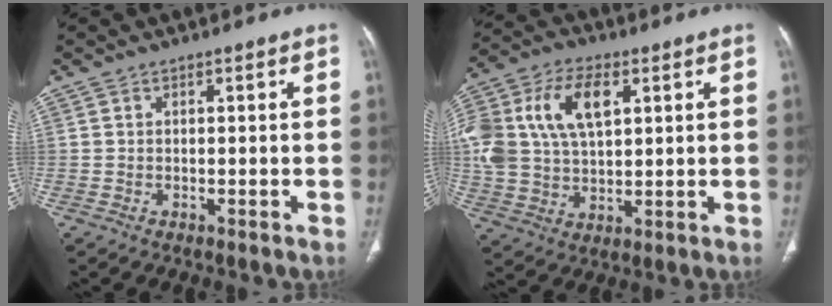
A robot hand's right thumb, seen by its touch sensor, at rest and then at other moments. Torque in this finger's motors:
{"motor_torque": [2.13, 2.12, 1.56, 0.32, 0.23]}